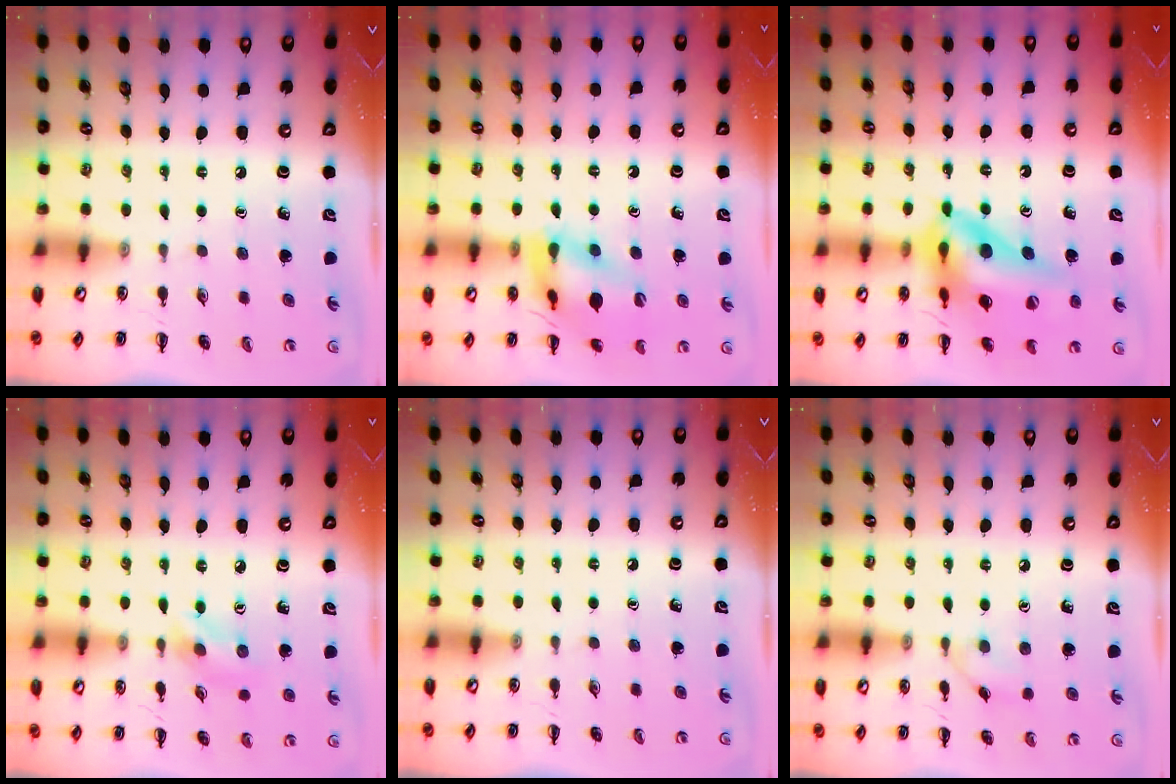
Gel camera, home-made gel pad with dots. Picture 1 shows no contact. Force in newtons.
{"total": 14.5, "press": 14.4, "slide": 1.7}
{"total": 17.0, "press": 16.1, "slide": 5.3}
{"total": 2.7, "press": 2.6, "slide": 0.6}
{"total": 0.0}
{"total": 4.3, "press": 3.9, "slide": 1.8}